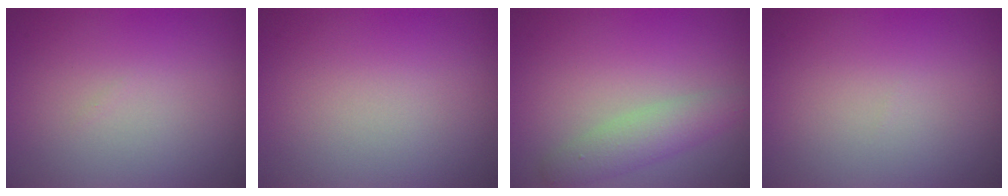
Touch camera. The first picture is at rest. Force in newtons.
{"total": 0.0}
{"total": 2.8, "press": 2.8, "slide": 0.1}
{"total": 0.0}